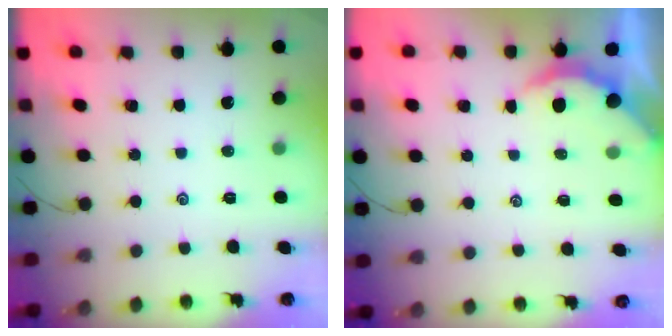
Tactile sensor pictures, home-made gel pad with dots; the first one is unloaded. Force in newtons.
{"total": 2.4, "press": 2.3, "slide": 0.4}